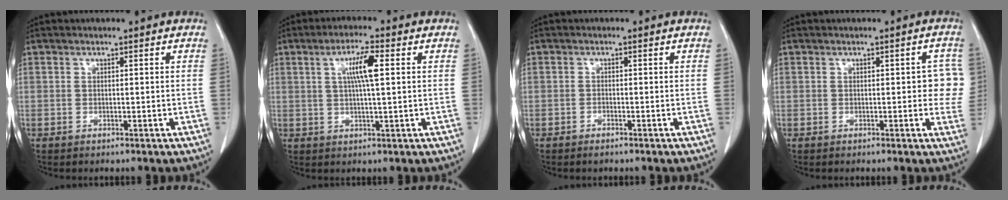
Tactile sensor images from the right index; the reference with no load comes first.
{"total": 5.8, "force": [1.5, 0.3, 5.6], "torque": [-0.102, 0.005, 0.026]}
{"total": 1.0, "force": [-0.9, 0.2, 0.5], "torque": [-0.015, -0.003, -0.010]}
{"total": 4.3, "force": [0.4, 2.0, 3.8], "torque": [-0.021, 0.013, 0.000]}